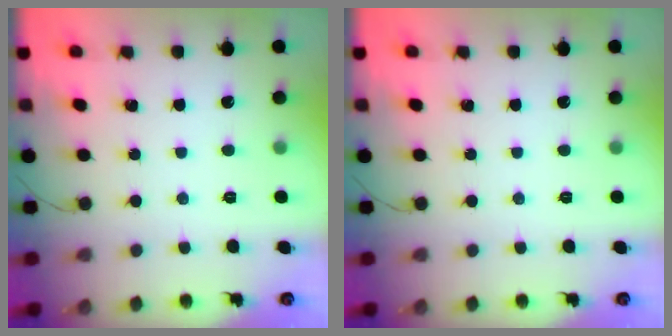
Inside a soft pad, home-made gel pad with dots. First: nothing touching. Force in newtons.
{"total": 0.0}